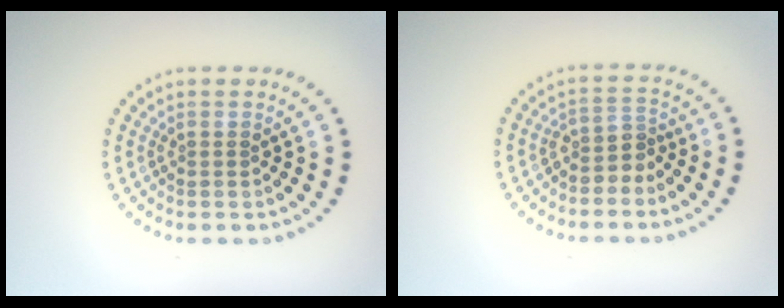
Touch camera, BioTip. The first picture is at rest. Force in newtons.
{"total": 2.3, "press": 1.6, "slide": 1.6}